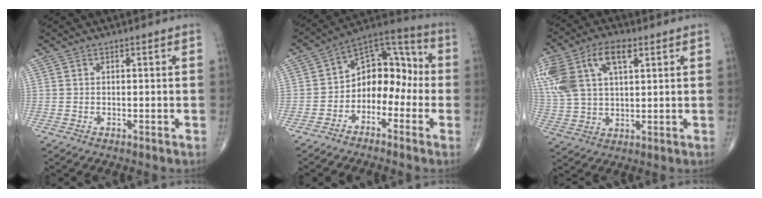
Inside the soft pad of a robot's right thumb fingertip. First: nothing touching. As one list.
[{"total": 11.7, "force": [-2.8, 8.2, 7.9], "torque": [-0.078, 0.065, -0.063]}, {"total": 17.2, "force": [6.4, 9.4, 12.9], "torque": [-0.286, 0.017, 0.123]}]